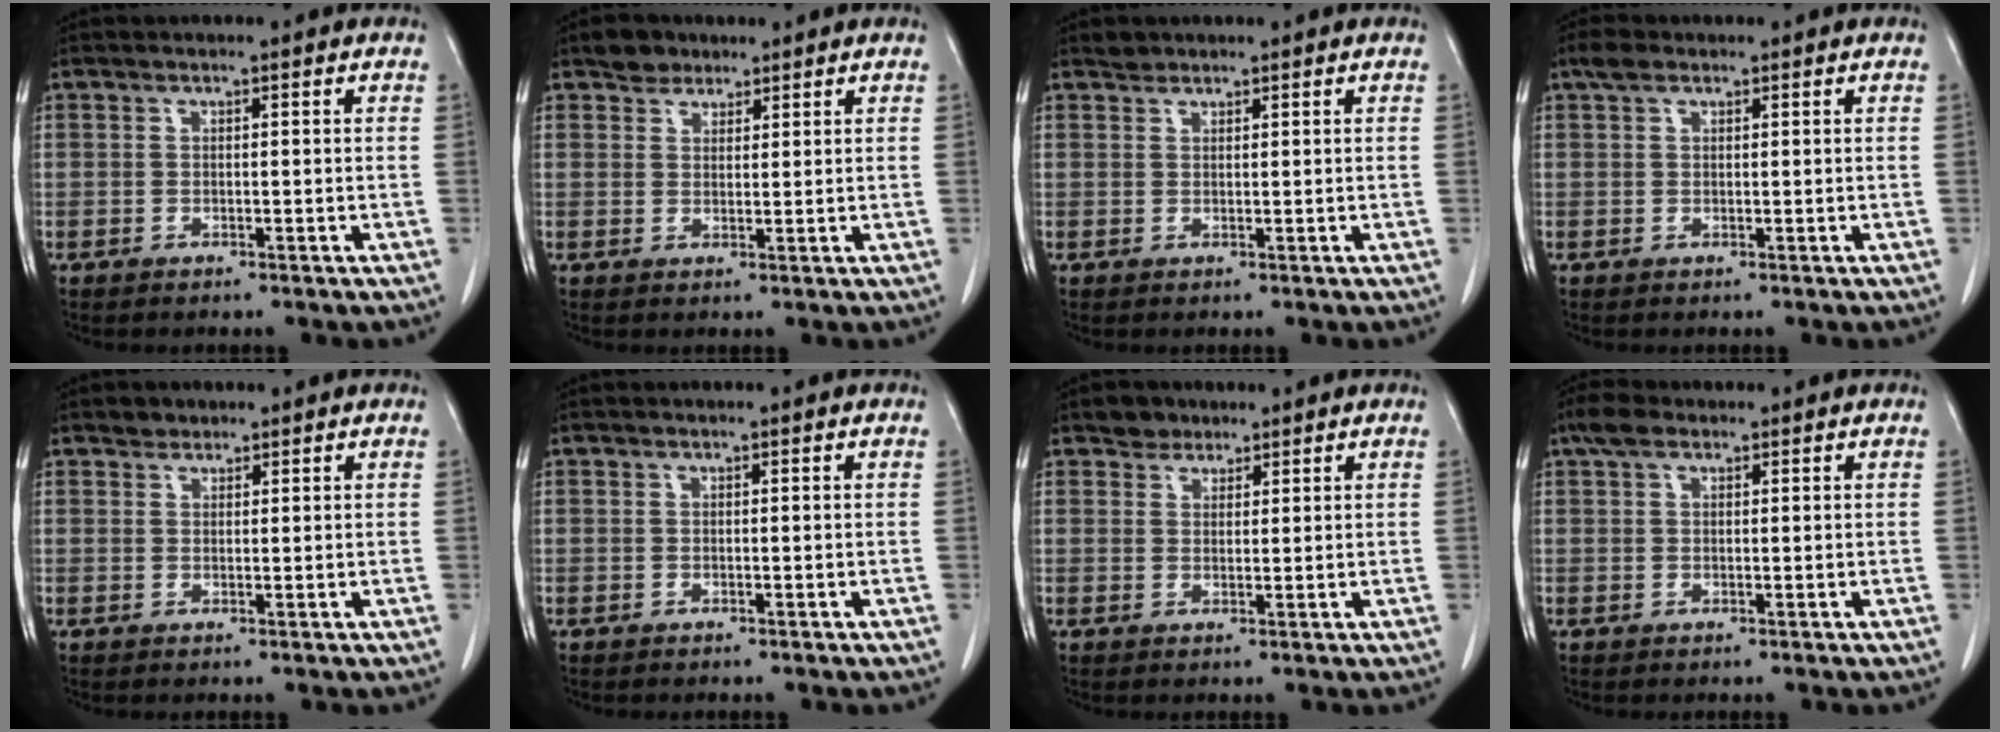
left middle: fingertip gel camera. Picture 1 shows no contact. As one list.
[{"total": 3.1, "force": [2.4, 1.9, 0.6], "torque": [-0.012, 0.008, 0.040]}, {"total": 1.1, "force": [1.0, 0.4, 0.0], "torque": [-0.001, 0.001, 0.018]}, {"total": 1.4, "force": [1.0, 0.7, 0.7], "torque": [-0.017, 0.013, 0.018]}, {"total": 1.5, "force": [1.2, 0.9, 0.1], "torque": [0.000, 0.001, 0.017]}, {"total": 0.0}, {"total": 2.6, "force": [2.0, 1.6, 0.3], "torque": [-0.005, 0.005, 0.032]}, {"total": 2.9, "force": [1.8, 1.5, 1.6], "torque": [-0.036, 0.018, 0.035]}]